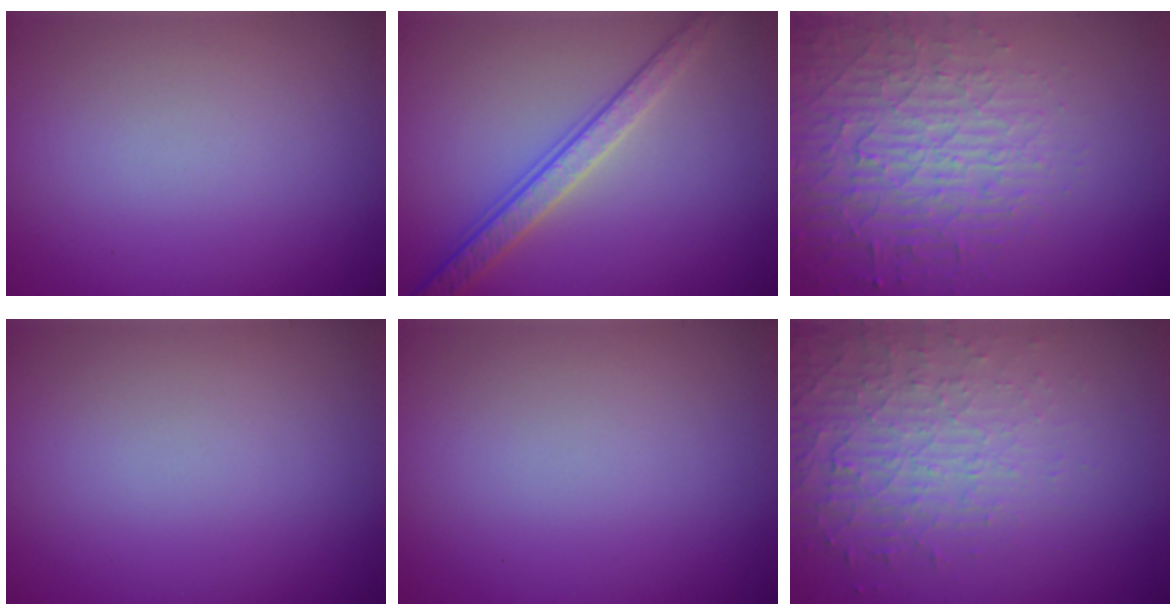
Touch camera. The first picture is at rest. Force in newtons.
{"total": 3.6, "press": 3.3, "slide": 1.4}
{"total": 4.2, "press": 4.1, "slide": 0.9}
{"total": 0.0}
{"total": 0.0}
{"total": 4.8, "press": 3.2, "slide": 3.6}